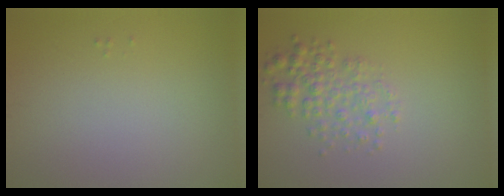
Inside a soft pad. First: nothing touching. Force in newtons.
{"total": 2.8, "press": 2.8, "slide": 0.1}